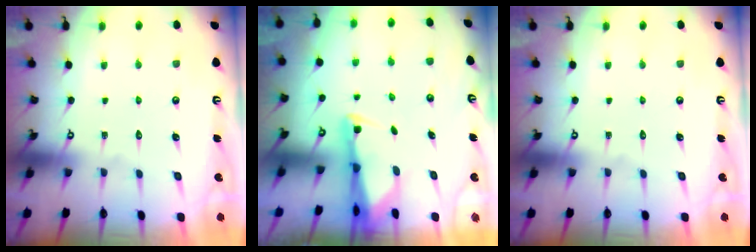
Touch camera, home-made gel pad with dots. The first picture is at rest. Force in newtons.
{"total": 2.7, "press": 2.6, "slide": 0.5}
{"total": 0.0}